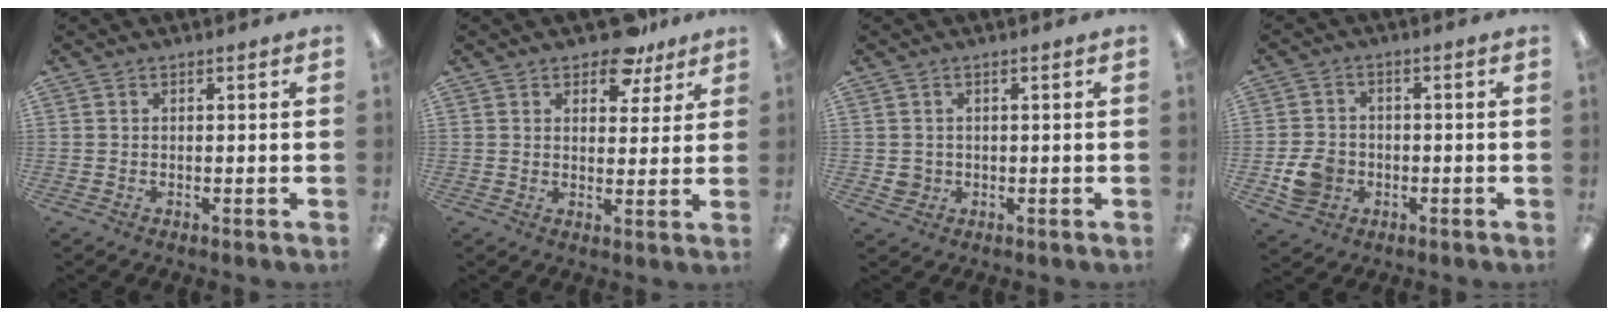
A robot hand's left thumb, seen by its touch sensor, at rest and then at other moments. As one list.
[{"total": 8.3, "force": [6.1, 4.1, 3.9], "torque": [-0.036, -0.033, 0.103]}, {"total": 2.3, "force": [0.2, 2.2, 0.7], "torque": [-0.006, 0.000, 0.000]}, {"total": 6.8, "force": [-2.1, 5.6, 3.3], "torque": [-0.065, 0.010, -0.036]}]